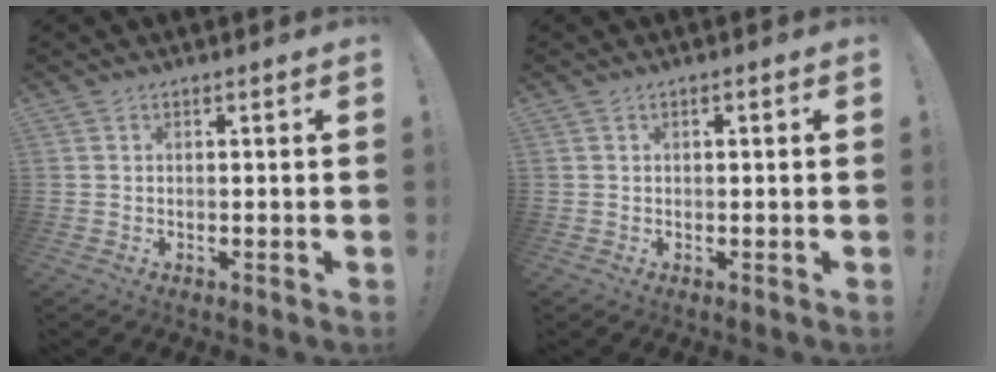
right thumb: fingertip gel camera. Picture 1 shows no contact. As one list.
[{"total": 0.5, "force": [-0.2, 0.3, 0.3], "torque": [-0.012, 0.005, -0.004]}]